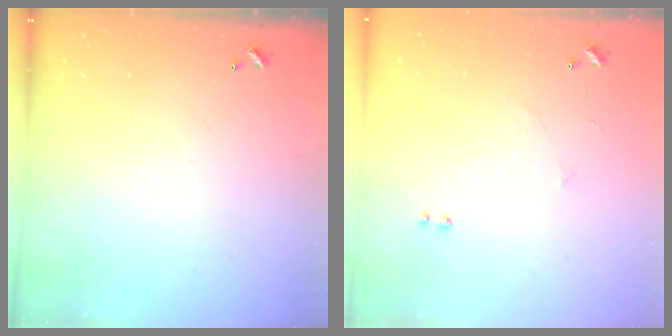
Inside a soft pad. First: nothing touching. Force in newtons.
{"total": 6.1, "press": 6.0, "slide": 0.8}